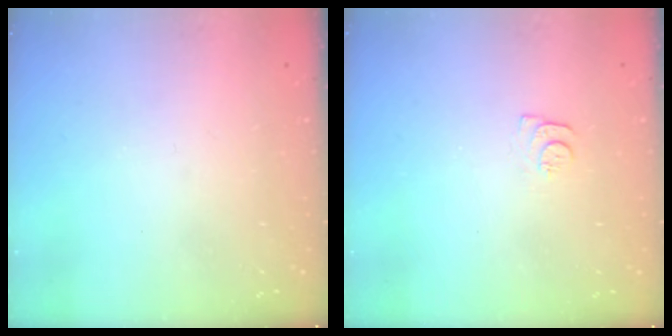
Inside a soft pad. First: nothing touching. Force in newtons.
{"total": 5.2, "press": 5.2, "slide": 0.7}